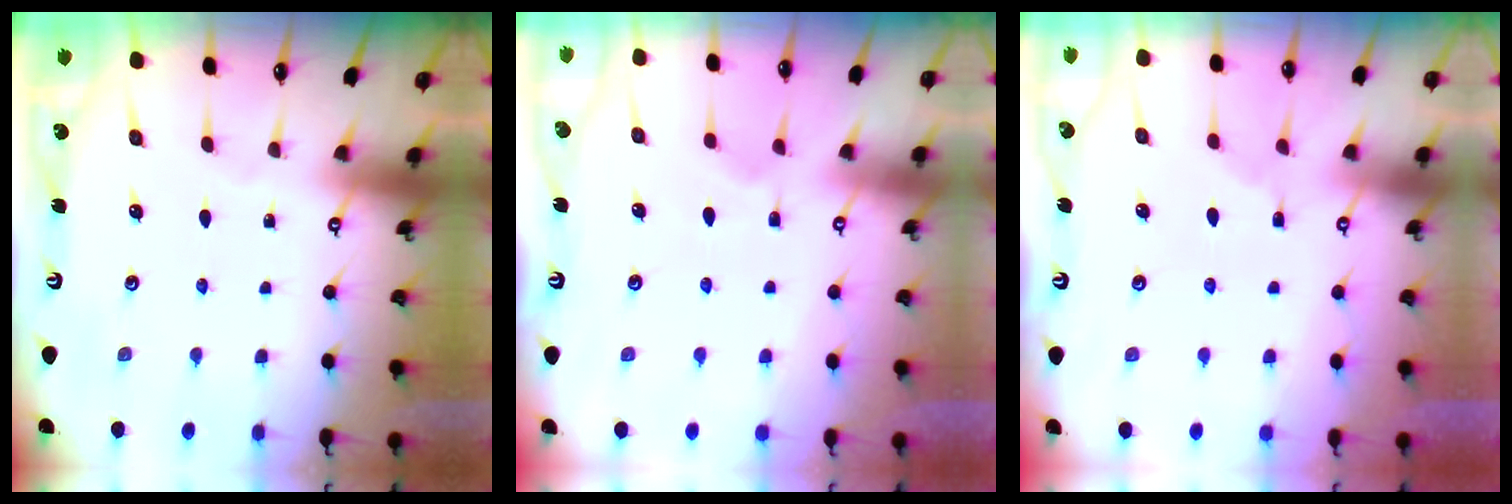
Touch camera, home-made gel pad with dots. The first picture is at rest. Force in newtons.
{"total": 2.0, "press": 1.5, "slide": 1.3}
{"total": 2.4, "press": 2.1, "slide": 1.1}